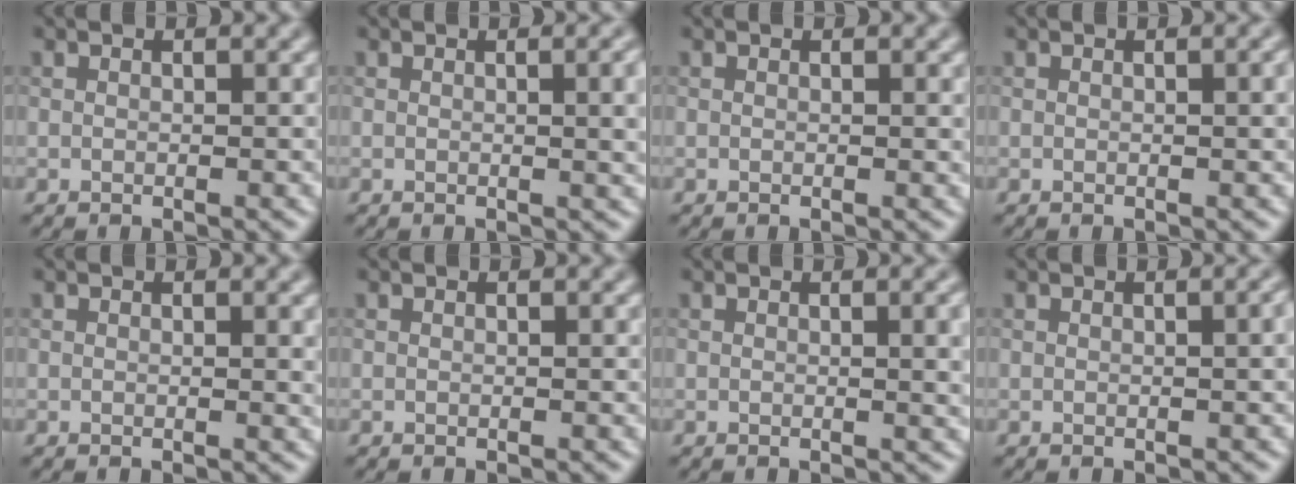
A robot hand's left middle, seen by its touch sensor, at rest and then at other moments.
{"total": 3.8, "force": [0.5, 1.3, 3.6], "torque": [-0.036, 0.009, 0.004]}
{"total": 0.0}
{"total": 1.5, "force": [0.2, 0.4, 1.5], "torque": [-0.016, 0.004, 0.000]}
{"total": 1.0, "force": [0.3, 0.3, 1.0], "torque": [-0.008, -0.001, 0.002]}
{"total": 0.0}
{"total": 3.5, "force": [0.5, 1.1, 3.2], "torque": [-0.033, 0.006, 0.004]}
{"total": 2.0, "force": [0.2, 0.6, 1.8], "torque": [-0.015, 0.007, -0.001]}